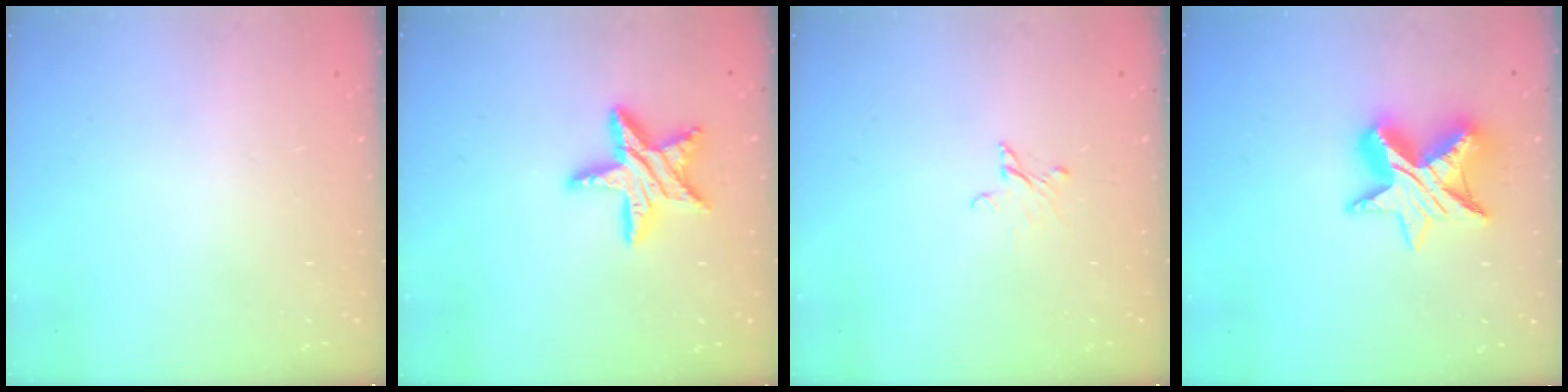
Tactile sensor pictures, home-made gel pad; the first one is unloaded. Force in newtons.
{"total": 14.6, "press": 14.5, "slide": 1.1}
{"total": 2.5, "press": 2.5, "slide": 0.2}
{"total": 12.9, "press": 12.9, "slide": 0.8}